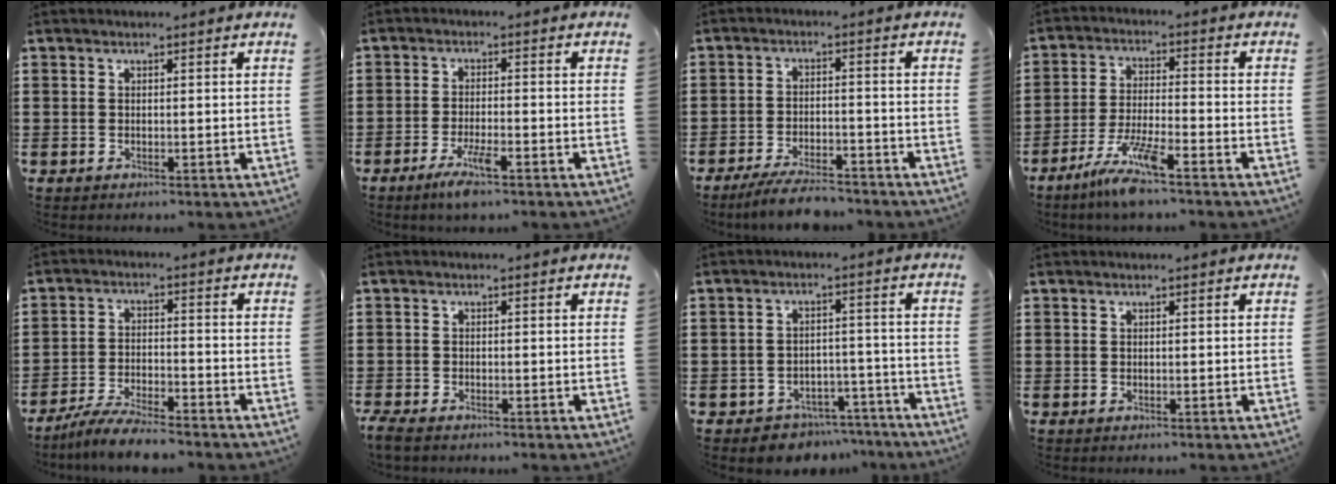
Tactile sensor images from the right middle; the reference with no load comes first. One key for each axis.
{"total": 4.4, "fx": -2.7, "fy": 0.5, "fz": 3.5, "tx": -0.076, "ty": -0.010, "tz": -0.051}
{"total": 5.3, "fx": -4.8, "fy": 0.6, "fz": 2.2, "tx": -0.038, "ty": -0.002, "tz": -0.092}
{"total": 7.5, "fx": -5.6, "fy": 0.3, "fz": 5.0, "tx": -0.104, "ty": -0.012, "tz": -0.106}
{"total": 5.8, "fx": -5.3, "fy": 0.3, "fz": 2.2, "tx": -0.047, "ty": -0.007, "tz": -0.104}
{"total": 1.5, "fx": -1.3, "fy": 0.4, "fz": 0.7, "tx": -0.028, "ty": -0.005, "tz": -0.030}
{"total": 4.0, "fx": -3.8, "fy": 1.2, "fz": 0.0, "tx": -0.007, "ty": 0.008, "tz": -0.080}
{"total": 0.0}